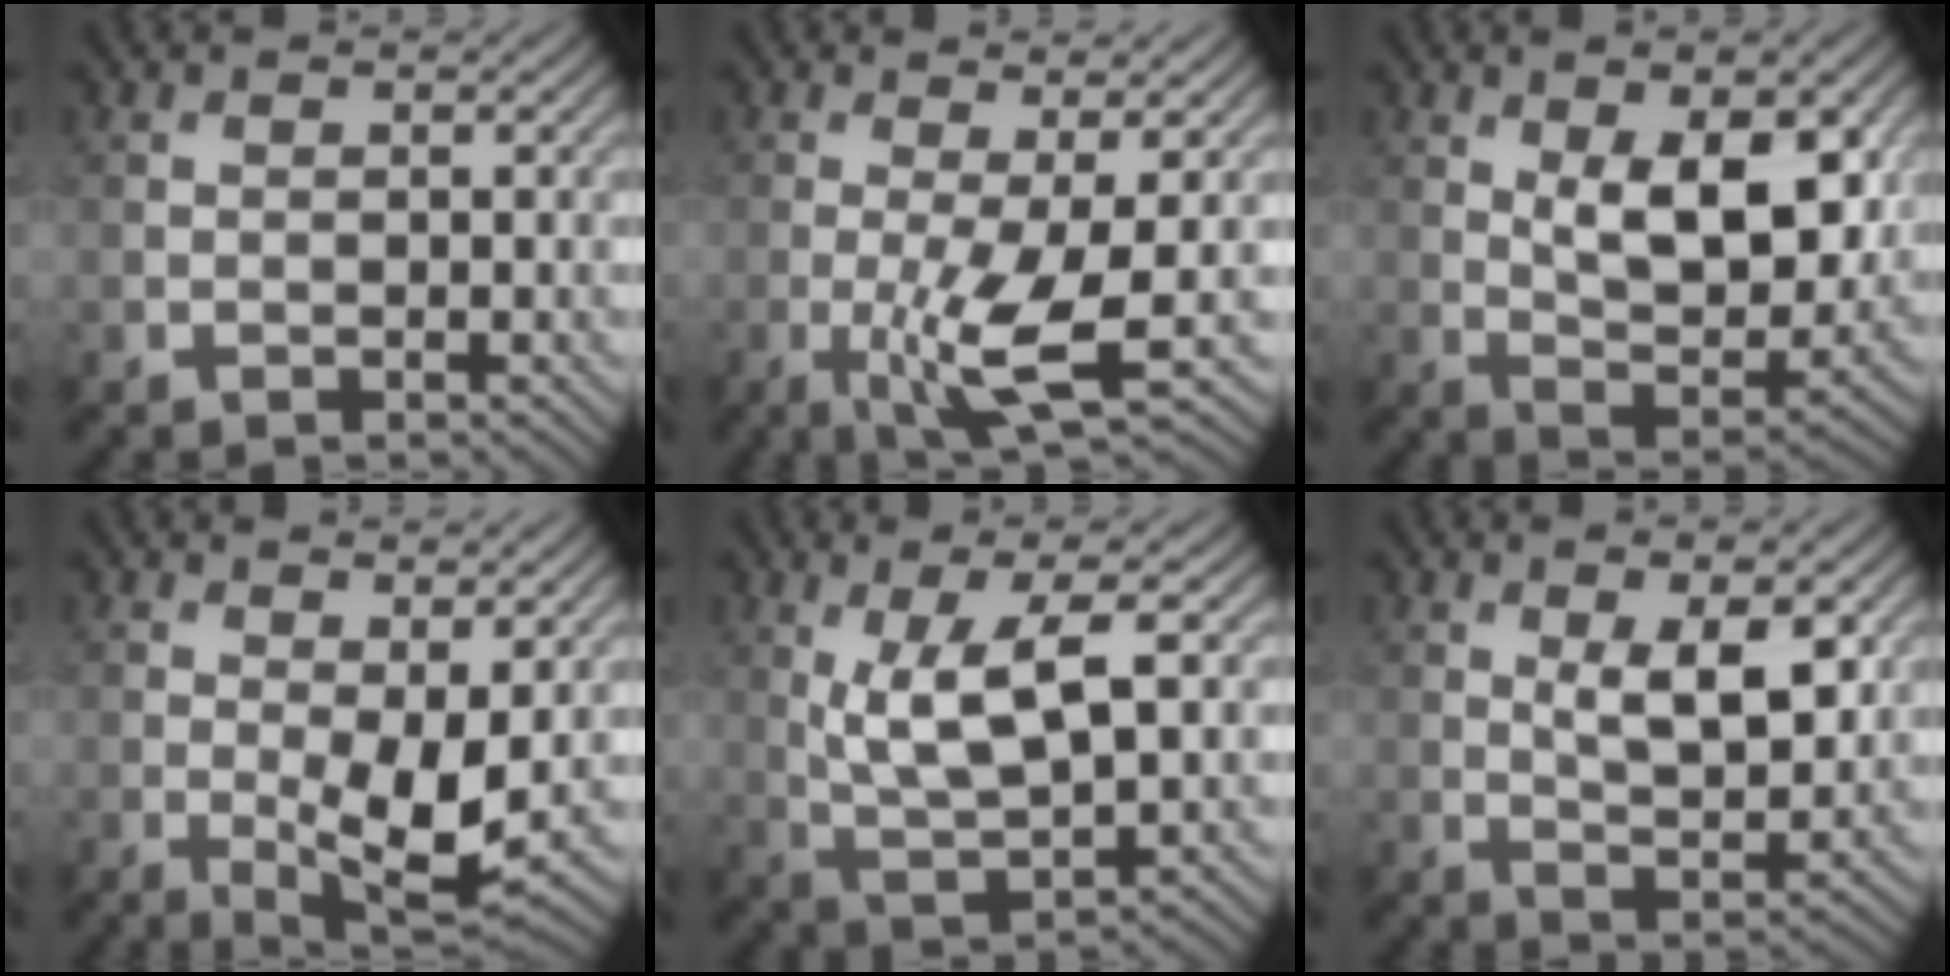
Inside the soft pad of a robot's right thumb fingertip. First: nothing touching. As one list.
[{"total": 5.9, "force": [-0.9, 1.1, 5.7], "torque": [-0.114, -0.008, -0.018]}, {"total": 11.0, "force": [3.2, 5.1, 9.2], "torque": [-0.158, -0.014, 0.058]}, {"total": 6.1, "force": [0.0, 2.3, 5.6], "torque": [-0.107, -0.014, 0.006]}, {"total": 7.8, "force": [1.8, 2.3, 7.2], "torque": [-0.149, 0.001, 0.039]}, {"total": 6.3, "force": [2.0, 2.3, 5.5], "torque": [-0.099, -0.006, 0.039]}]